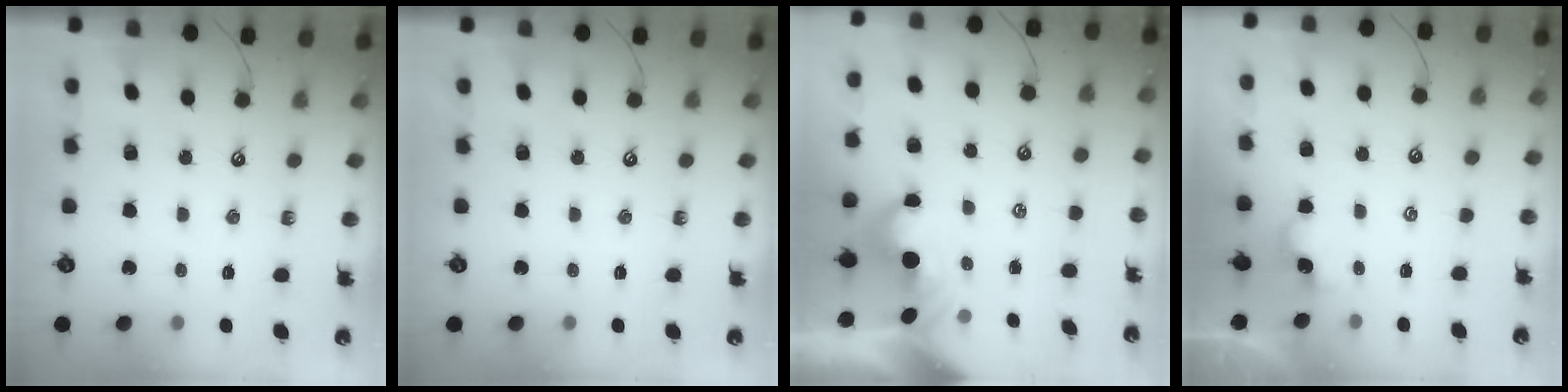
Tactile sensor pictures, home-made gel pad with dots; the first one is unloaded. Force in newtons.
{"total": 0.0}
{"total": 2.1, "press": 1.9, "slide": 0.8}
{"total": 3.4, "press": 3.4, "slide": 0.0}